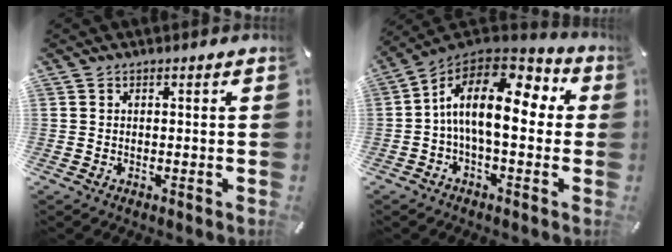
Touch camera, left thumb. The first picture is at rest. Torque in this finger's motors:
{"motor_torque": [0.27, 1.81, 1.50, -1.02, 0.35]}